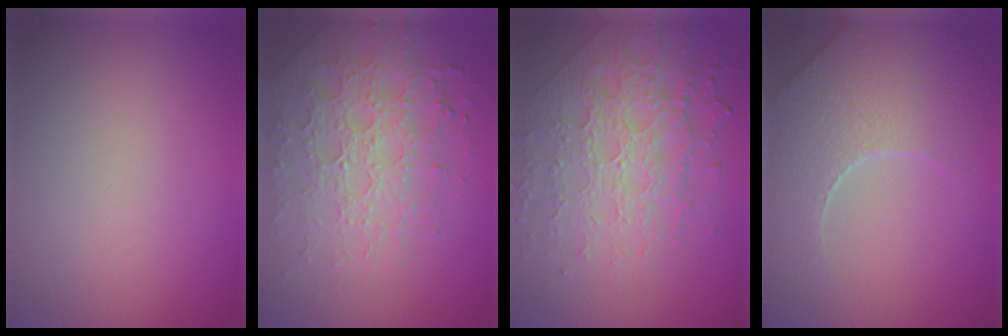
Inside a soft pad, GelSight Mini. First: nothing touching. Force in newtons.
{"total": 6.5, "press": 4.9, "slide": 4.2}
{"total": 7.6, "press": 5.5, "slide": 5.2}
{"total": 7.0, "press": 5.5, "slide": 4.3}